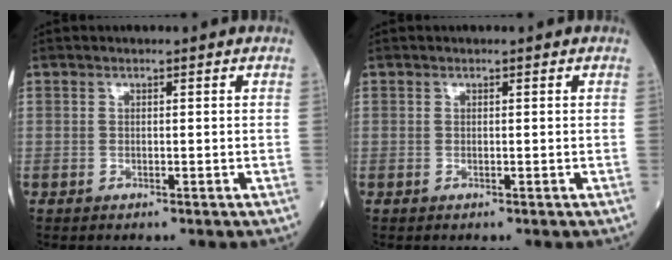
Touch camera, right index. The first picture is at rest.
{"total": 0.0}